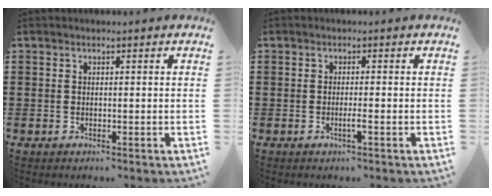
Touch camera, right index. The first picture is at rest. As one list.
[{"total": 1.7, "force": [-0.7, 0.0, 1.6], "torque": [-0.027, -0.003, -0.013]}]